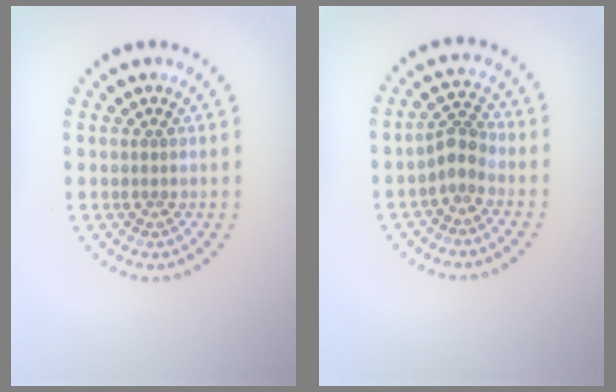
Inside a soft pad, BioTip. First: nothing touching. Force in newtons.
{"total": 2.2, "press": 1.9, "slide": 1.2}